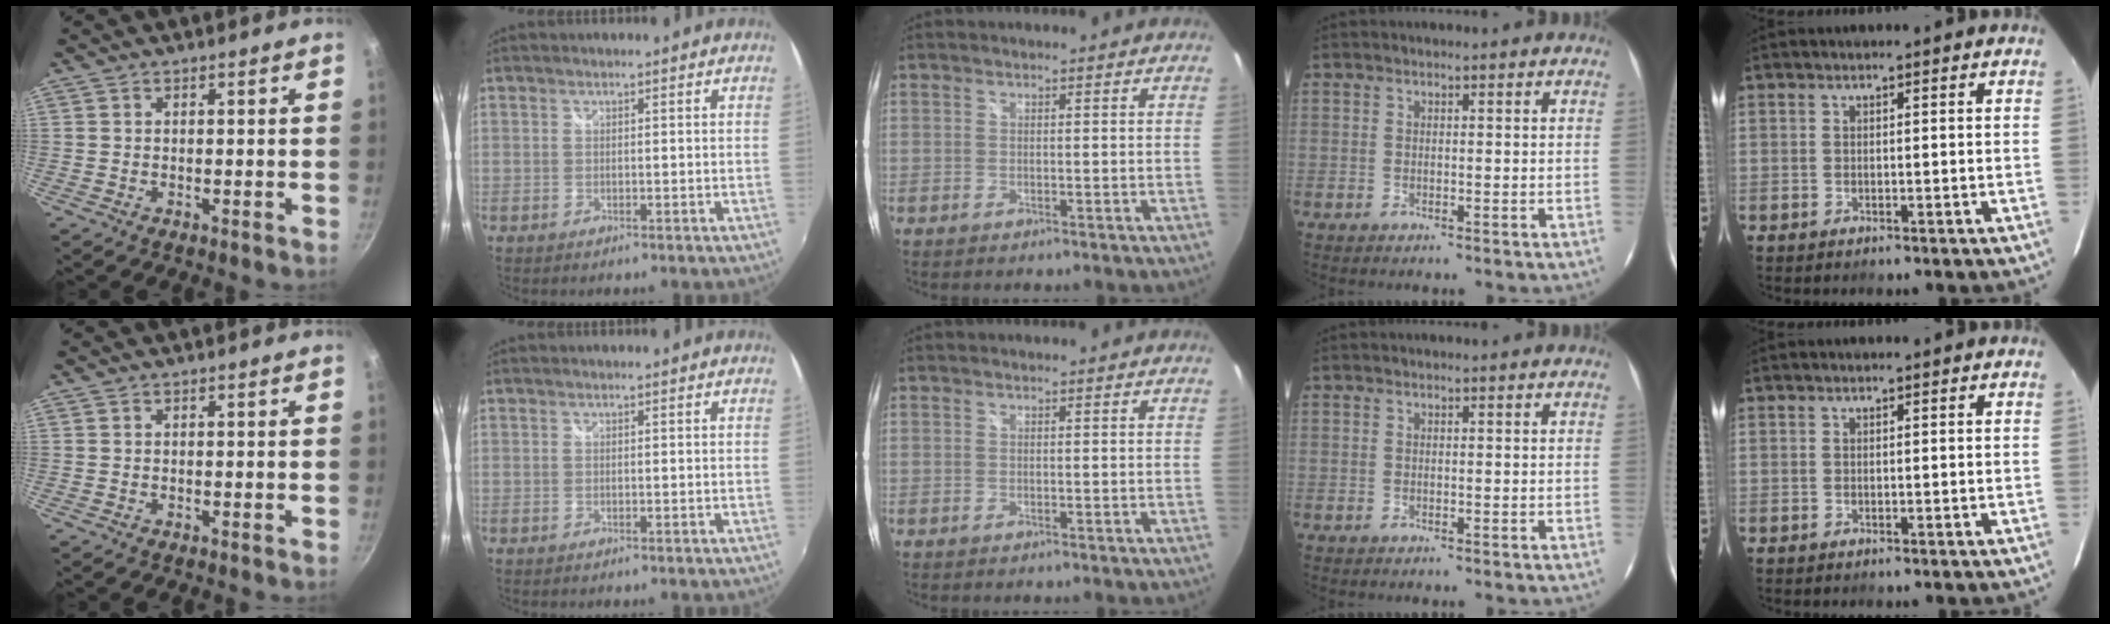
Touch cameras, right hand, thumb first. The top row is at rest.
{}